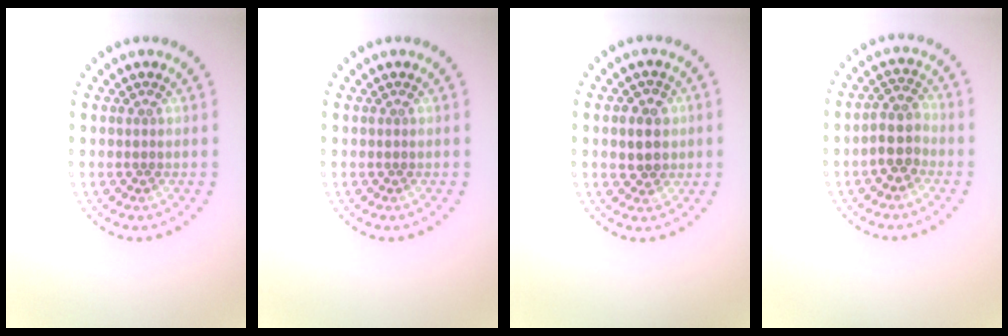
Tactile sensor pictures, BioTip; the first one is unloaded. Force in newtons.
{"total": 0.0}
{"total": 2.8, "press": 2.7, "slide": 0.7}
{"total": 2.9, "press": 2.6, "slide": 1.2}